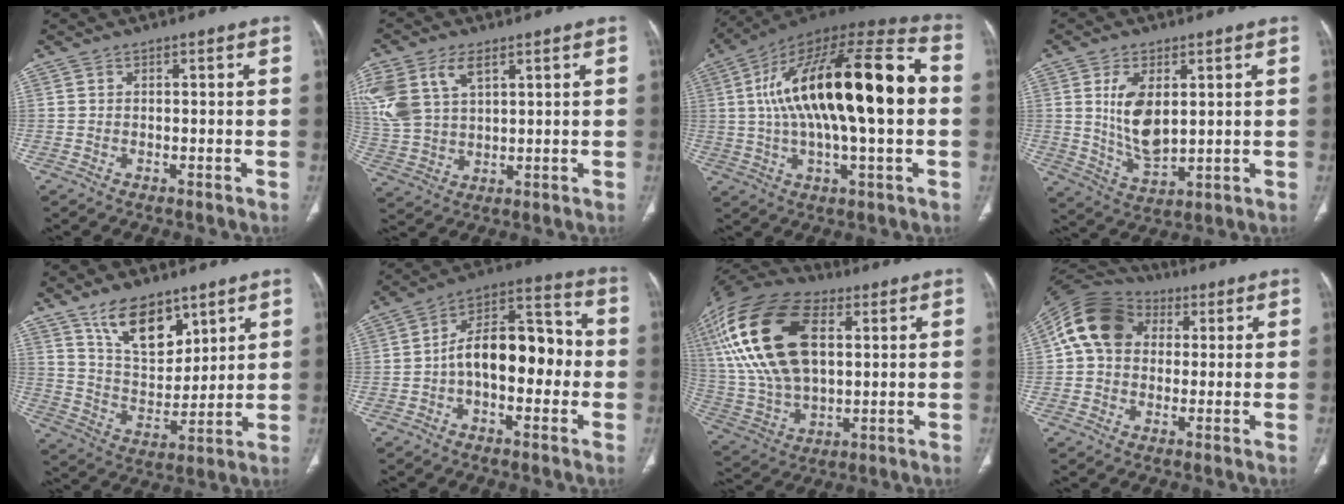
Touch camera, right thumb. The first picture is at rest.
{"total": 13.7, "force": [5.9, 8.2, 9.3], "torque": [-0.218, -0.006, 0.126]}
{"total": 29.5, "force": [2.4, 9.9, 27.7], "torque": [-0.479, 0.038, 0.029]}
{"total": 9.6, "force": [2.1, 5.0, 7.9], "torque": [-0.141, -0.021, 0.053]}
{"total": 13.6, "force": [8.6, 7.1, 7.8], "torque": [-0.099, -0.057, 0.164]}
{"total": 15.6, "force": [-1.6, 8.7, 12.9], "torque": [-0.176, 0.051, -0.038]}
{"total": 27.9, "force": [7.4, 15.6, 21.9], "torque": [-0.460, -0.001, 0.139]}
{"total": 14.1, "force": [2.8, 11.0, 8.4], "torque": [-0.144, 0.030, 0.038]}